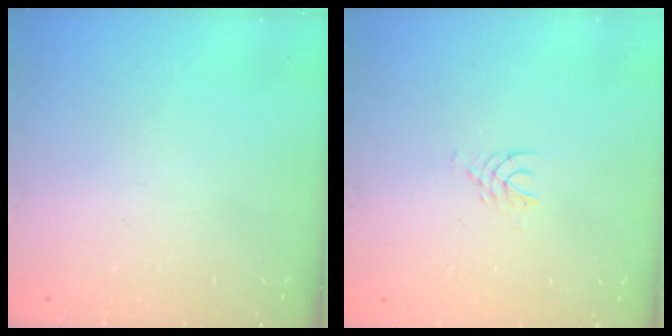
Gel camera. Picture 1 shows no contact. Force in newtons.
{"total": 2.5, "press": 2.5, "slide": 0.2}